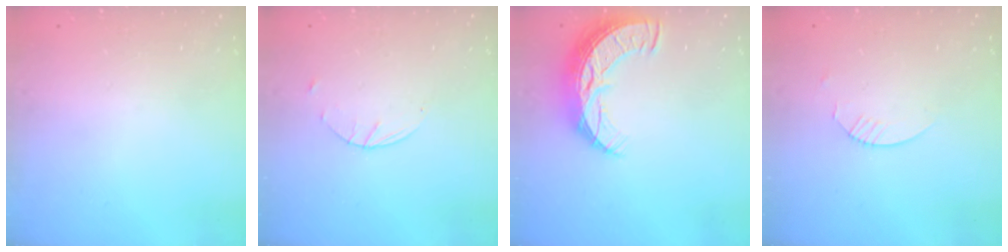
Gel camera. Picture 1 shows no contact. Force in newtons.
{"total": 1.7, "press": 1.7, "slide": 0.3}
{"total": 11.2, "press": 11.1, "slide": 0.9}
{"total": 1.8, "press": 1.8, "slide": 0.2}